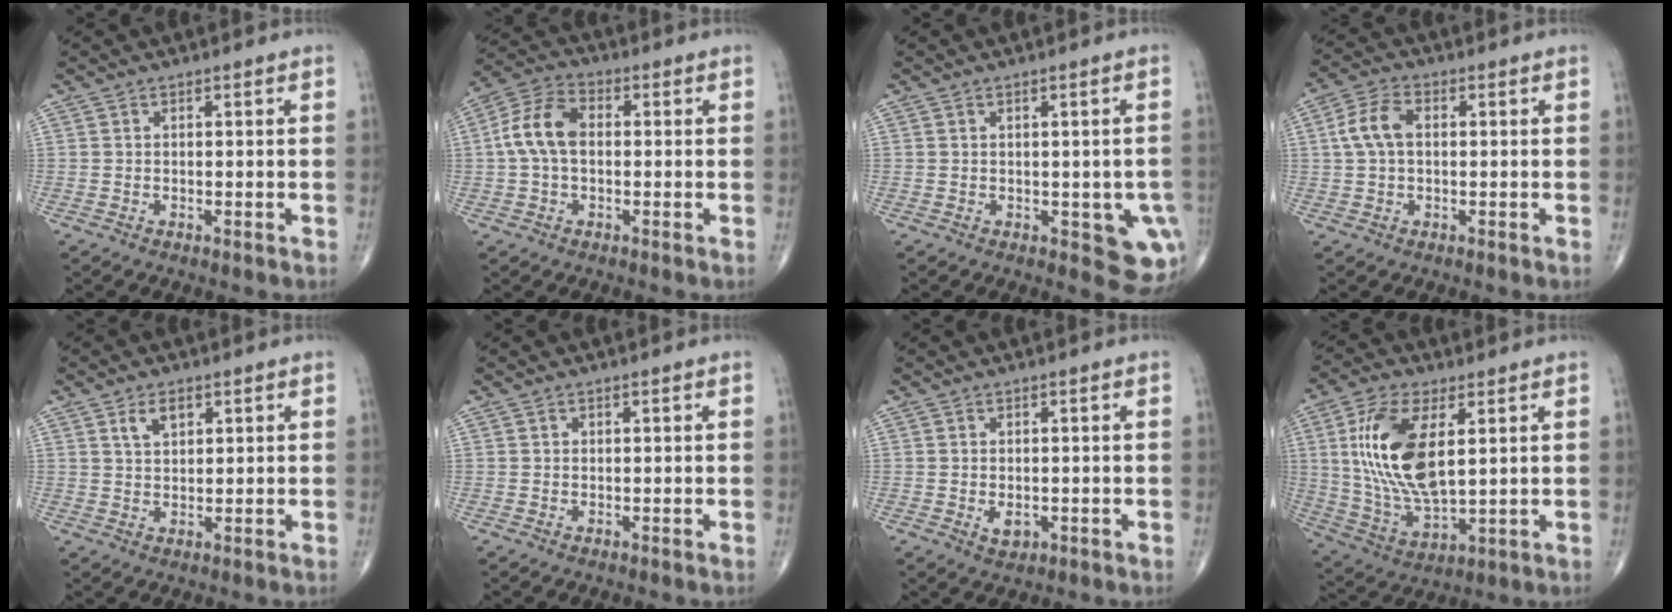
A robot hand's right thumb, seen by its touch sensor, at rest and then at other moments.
{"total": 8.8, "force": [0.3, 5.6, 6.8], "torque": [-0.137, 0.027, -0.003]}
{"total": 7.0, "force": [-1.3, 3.5, 5.9], "torque": [-0.034, -0.006, -0.009]}
{"total": 6.3, "force": [0.8, 3.8, 4.9], "torque": [-0.106, 0.019, 0.010]}
{"total": 3.7, "force": [1.9, 2.0, 2.4], "torque": [-0.035, -0.007, 0.037]}
{"total": 0.0}
{"total": 2.5, "force": [-0.5, 1.7, 1.8], "torque": [-0.022, -0.002, -0.003]}
{"total": 17.1, "force": [3.9, 7.9, 14.6], "torque": [-0.292, -0.017, 0.083]}